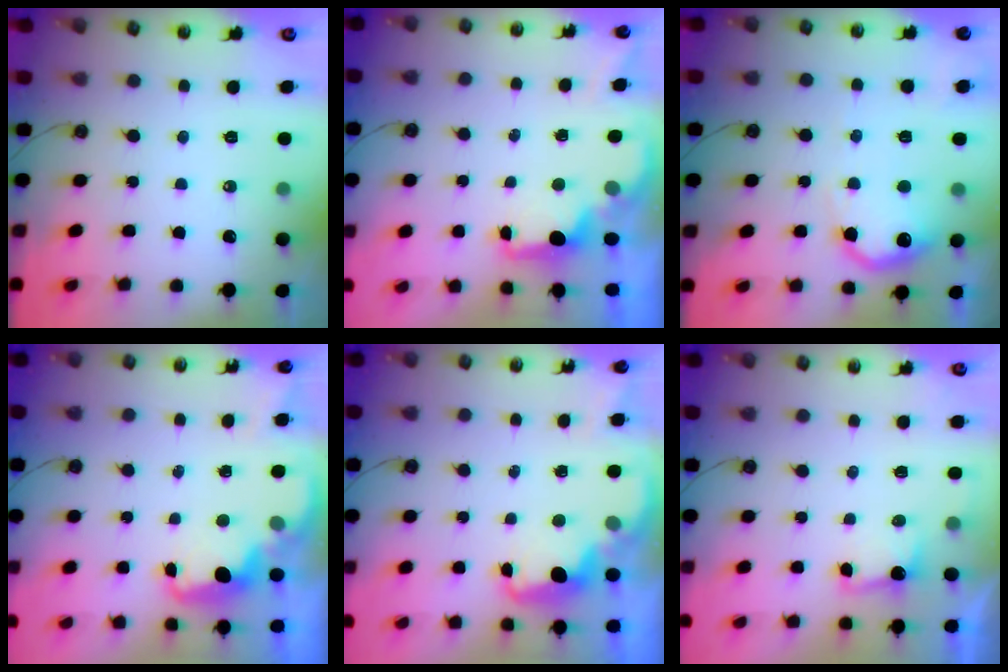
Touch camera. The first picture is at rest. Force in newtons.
{"total": 1.8, "press": 1.6, "slide": 0.8}
{"total": 13.3, "press": 13.2, "slide": 0.6}
{"total": 2.1, "press": 2.1, "slide": 0.6}
{"total": 2.1, "press": 2.1, "slide": 0.6}
{"total": 2.3, "press": 2.1, "slide": 1.0}